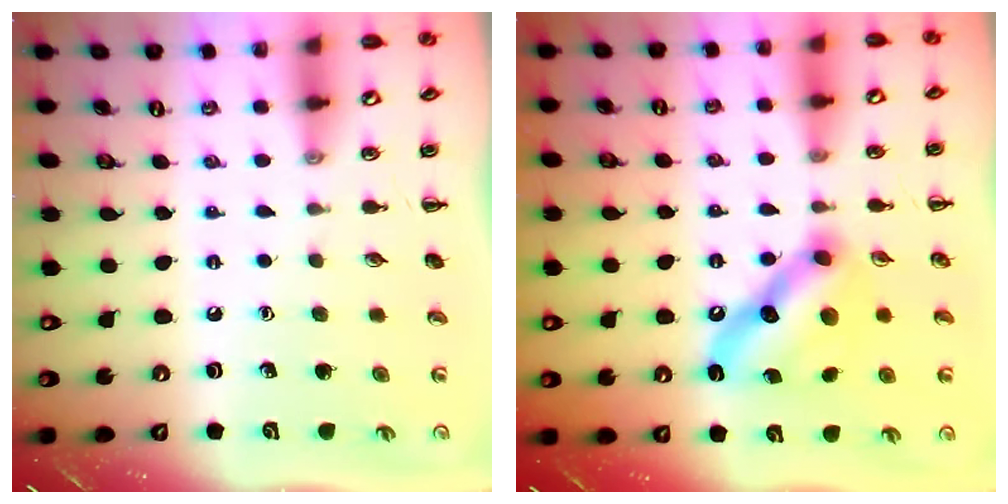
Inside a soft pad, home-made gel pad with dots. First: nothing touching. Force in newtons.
{"total": 13.1, "press": 13.0, "slide": 1.4}